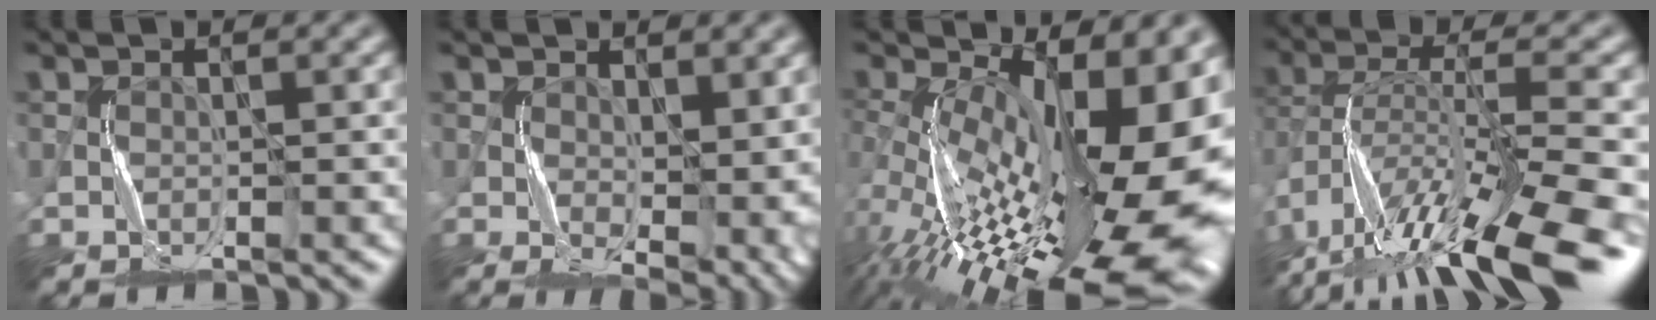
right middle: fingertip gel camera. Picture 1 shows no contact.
{"total": 7.3, "force": [0.4, 3.8, 6.2], "torque": [-0.102, -0.019, 0.016]}
{"total": 19.7, "force": [-1.4, 9.4, 17.2], "torque": [-0.239, -0.015, -0.027]}
{"total": 13.2, "force": [-8.3, 3.5, 9.7], "torque": [-0.182, 0.010, -0.125]}